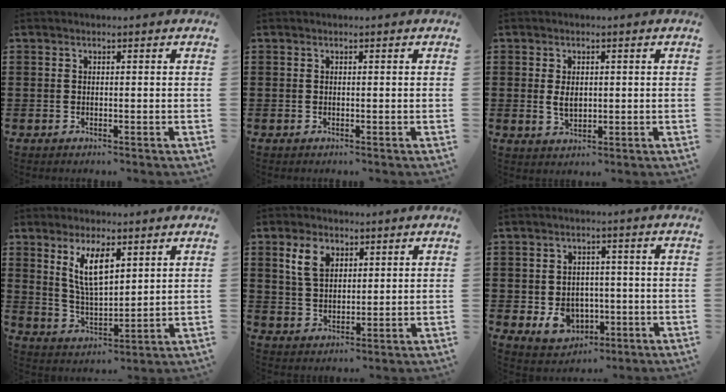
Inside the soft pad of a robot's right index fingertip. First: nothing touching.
{"total": 0.0}
{"total": 2.8, "force": [0.3, 1.8, 2.1], "torque": [-0.045, 0.007, 0.006]}
{"total": 7.7, "force": [3.6, 2.8, 6.1], "torque": [-0.131, 0.006, 0.064]}
{"total": 5.5, "force": [2.7, 3.4, 3.3], "torque": [-0.071, 0.010, 0.048]}
{"total": 5.8, "force": [-1.3, 4.9, 2.9], "torque": [-0.069, 0.005, -0.025]}